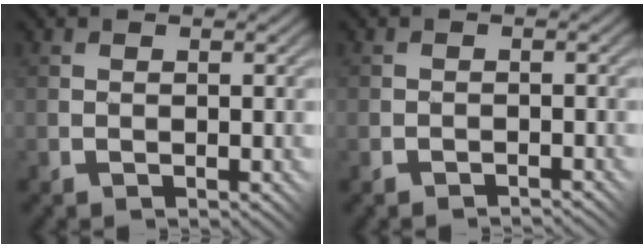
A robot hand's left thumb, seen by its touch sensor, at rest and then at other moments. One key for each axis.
{"total": 1.1, "fx": -0.9, "fy": -0.4, "fz": -0.5, "tx": 0.011, "ty": 0.009, "tz": -0.024}